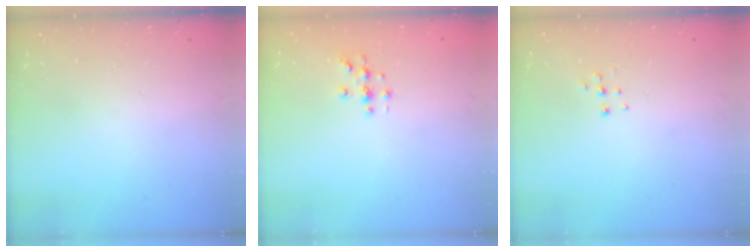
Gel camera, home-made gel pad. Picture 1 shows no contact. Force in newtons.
{"total": 2.7, "press": 2.7, "slide": 0.3}
{"total": 4.3, "press": 4.3, "slide": 0.4}